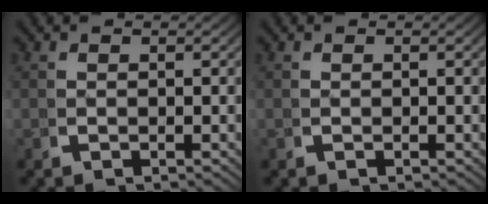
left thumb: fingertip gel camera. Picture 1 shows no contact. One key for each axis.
{"total": 0.0}